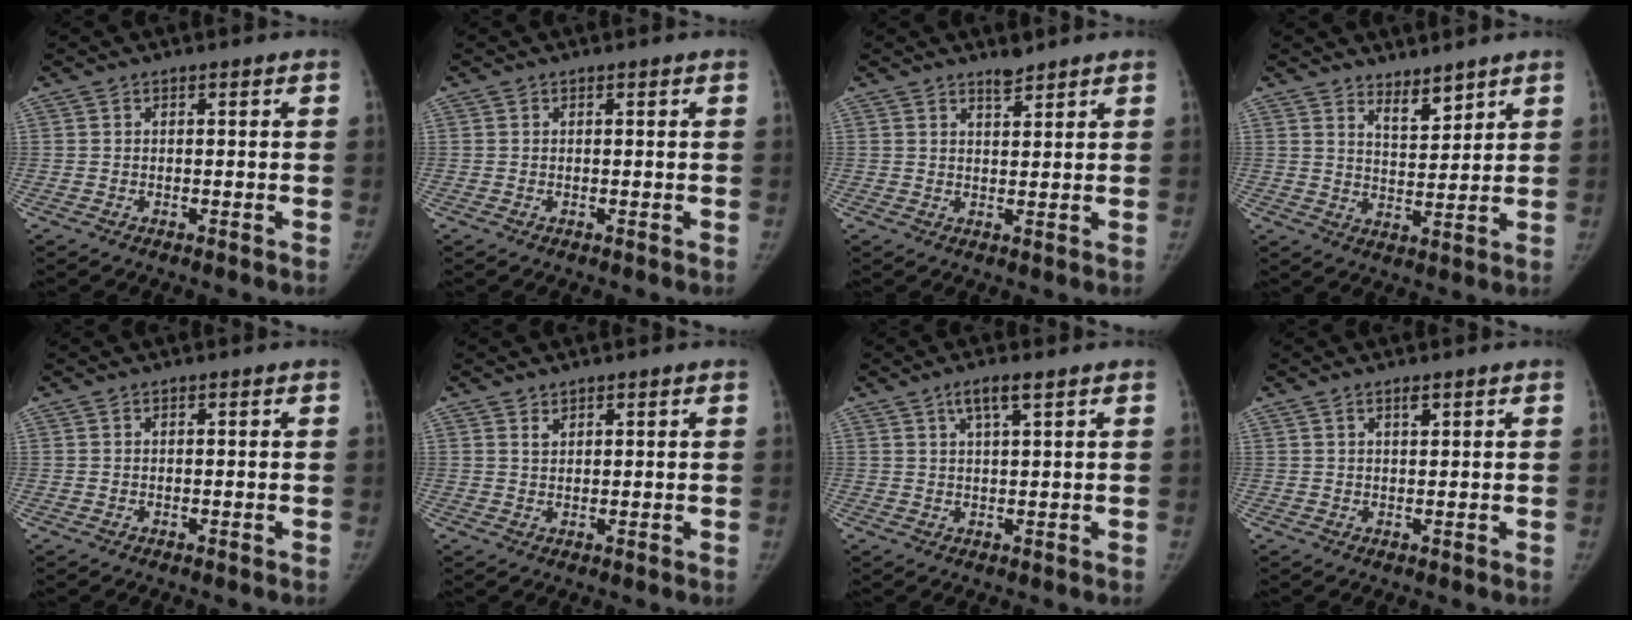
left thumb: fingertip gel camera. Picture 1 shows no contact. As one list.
[{"total": 0.0}, {"total": 2.4, "force": [2.2, 0.6, 0.9], "torque": [-0.006, -0.019, 0.037]}, {"total": 4.8, "force": [4.0, 1.5, 2.1], "torque": [-0.021, -0.038, 0.073]}, {"total": 0.0}, {"total": 1.4, "force": [1.1, 0.8, 0.5], "torque": [0.002, -0.008, 0.020]}, {"total": 3.7, "force": [2.1, 0.5, 3.0], "torque": [-0.059, -0.004, 0.040]}, {"total": 1.4, "force": [0.9, 0.3, 1.0], "torque": [-0.012, -0.001, 0.015]}]